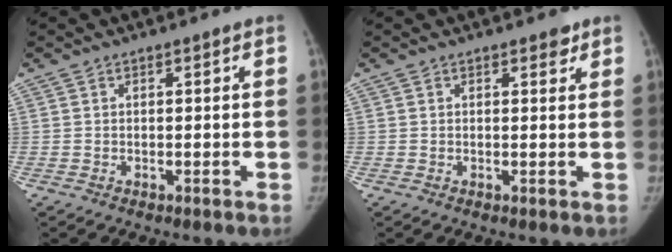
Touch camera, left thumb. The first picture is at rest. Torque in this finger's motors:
{"motor_torque": [0.12, -0.13, 0.71, -0.33, 0.04]}